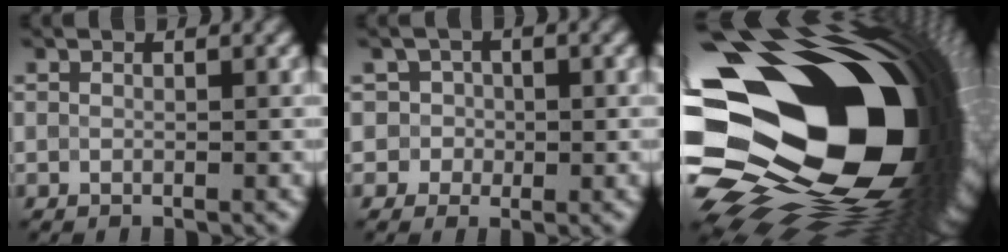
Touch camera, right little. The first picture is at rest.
{"total": 1.9, "force": [-0.1, 1.9, 0.0], "torque": [0.024, 0.016, -0.005]}
{"total": 21.7, "force": [0.1, 13.4, 17.1], "torque": [-0.292, -0.026, -0.007]}